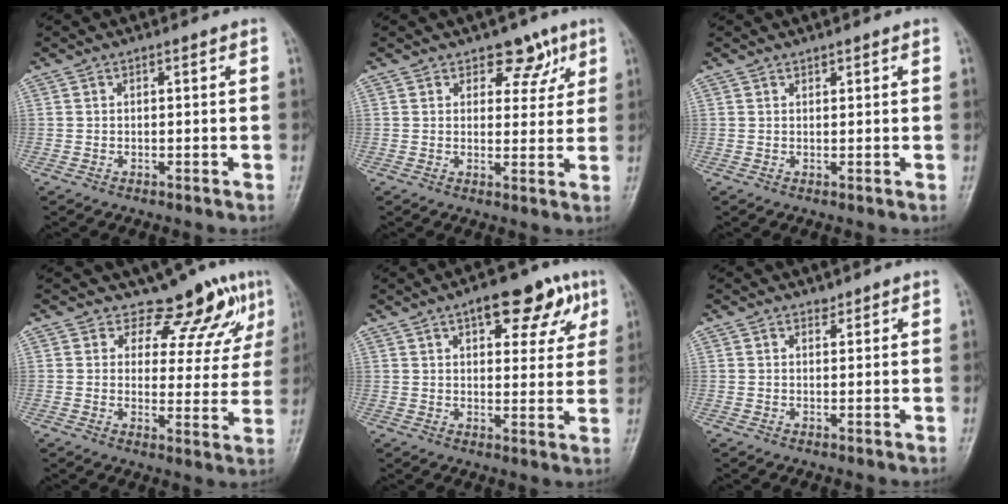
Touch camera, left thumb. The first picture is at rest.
{"total": 5.5, "force": [3.3, 3.5, 2.6], "torque": [0.004, -0.016, 0.043]}
{"total": 0.7, "force": [0.6, 0.2, 0.1], "torque": [0.000, -0.006, 0.010]}
{"total": 9.1, "force": [7.3, 4.1, 3.5], "torque": [-0.015, -0.058, 0.086]}
{"total": 12.6, "force": [6.6, 5.5, 9.2], "torque": [-0.077, -0.013, 0.083]}
{"total": 1.1, "force": [1.0, 0.6, 0.1], "torque": [0.006, -0.008, 0.013]}